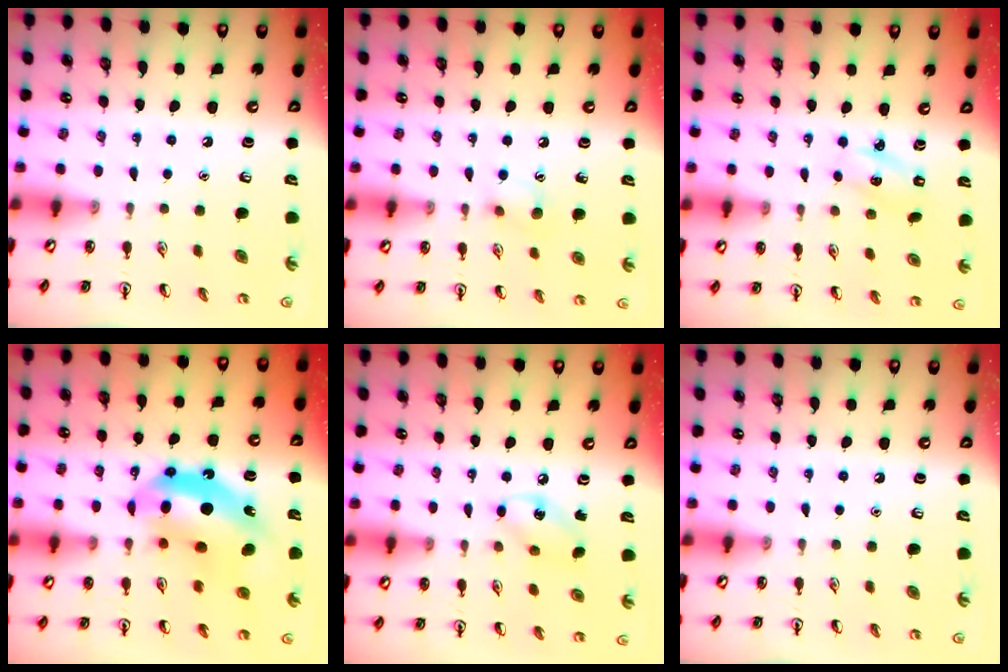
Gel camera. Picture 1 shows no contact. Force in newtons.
{"total": 6.9, "press": 6.7, "slide": 1.5}
{"total": 2.2, "press": 2.1, "slide": 0.5}
{"total": 14.0, "press": 13.3, "slide": 4.5}
{"total": 5.7, "press": 5.6, "slide": 0.6}
{"total": 0.0}